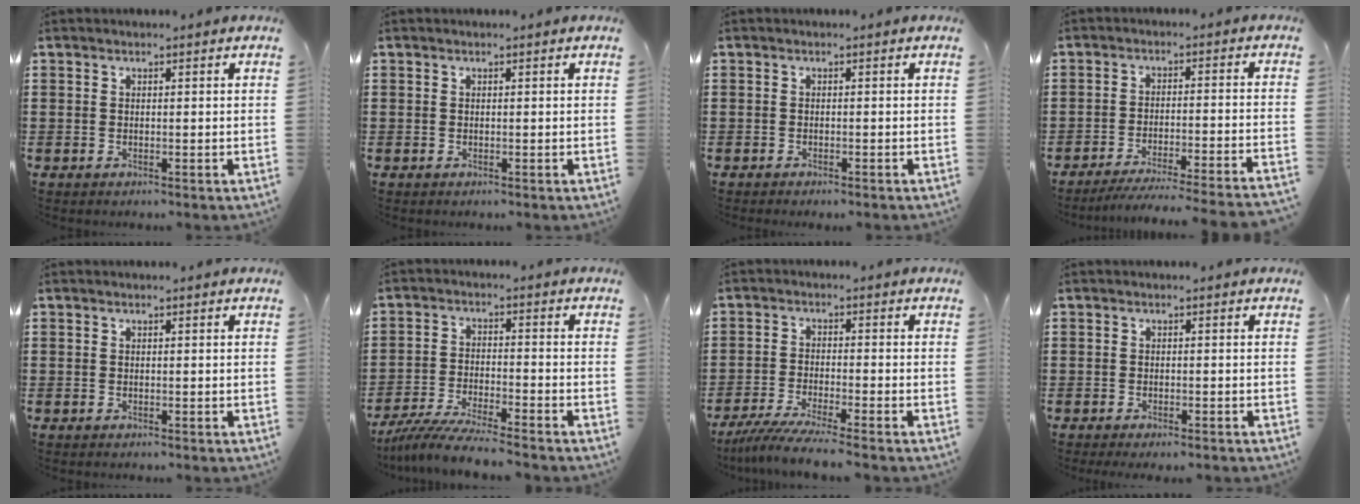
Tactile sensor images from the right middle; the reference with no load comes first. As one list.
[{"total": 0.0}, {"total": 0.6, "force": [-0.5, 0.0, 0.1], "torque": [-0.004, -0.001, -0.011]}, {"total": 5.4, "force": [-5.0, -0.5, 2.0], "torque": [-0.039, -0.016, -0.099]}, {"total": 0.0}, {"total": 6.3, "force": [-6.0, -0.3, 2.0], "torque": [-0.047, -0.014, -0.118]}, {"total": 4.5, "force": [-4.1, -0.5, 1.8], "torque": [-0.051, -0.021, -0.084]}, {"total": 0.8, "force": [-0.7, 0.1, 0.3], "torque": [-0.008, -0.003, -0.014]}]